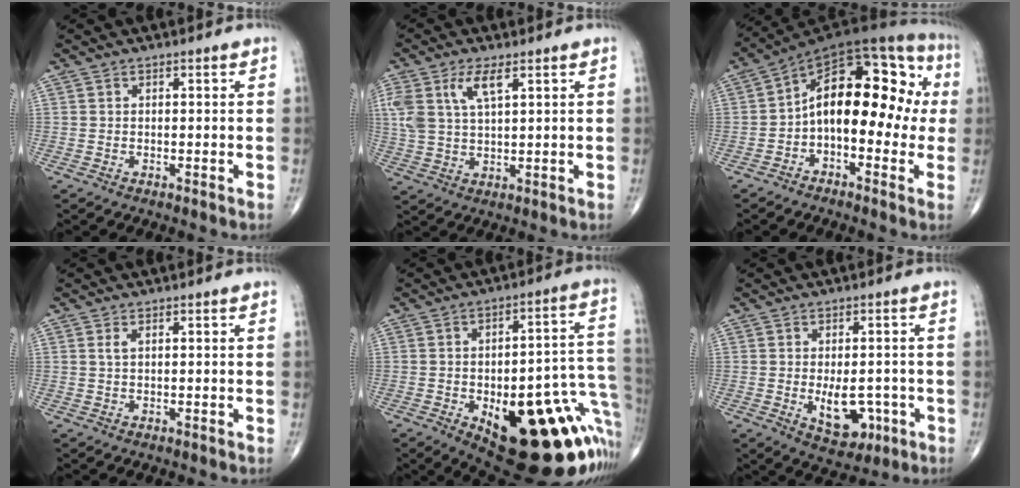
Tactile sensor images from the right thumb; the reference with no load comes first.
{"total": 7.8, "force": [3.5, 3.2, 6.2], "torque": [-0.139, -0.003, 0.074]}
{"total": 18.9, "force": [-0.4, 10.2, 15.9], "torque": [-0.199, 0.057, -0.018]}
{"total": 1.1, "force": [0.4, 0.4, 0.9], "torque": [-0.024, 0.005, 0.009]}
{"total": 29.8, "force": [-10.4, 11.8, 25.3], "torque": [-0.225, 0.050, -0.117]}
{"total": 8.0, "force": [-1.9, 4.5, 6.3], "torque": [-0.068, -0.002, -0.013]}